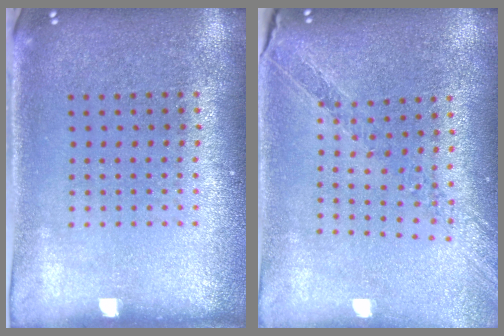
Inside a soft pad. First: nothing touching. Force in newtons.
{"total": 0.9, "press": 0.9, "slide": 0.3}